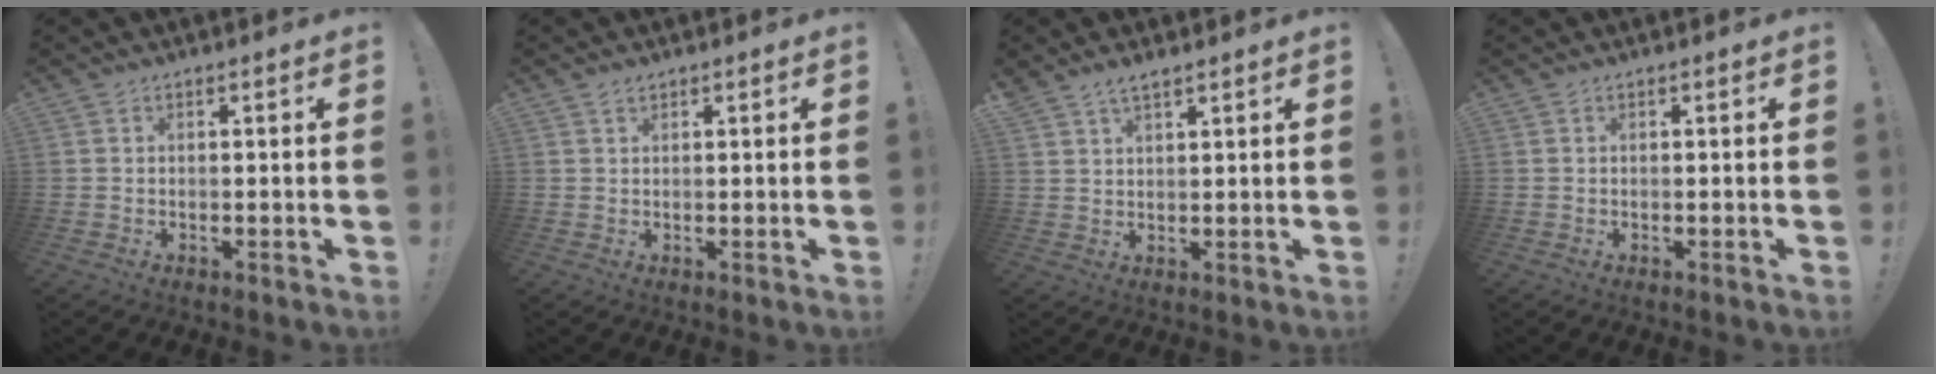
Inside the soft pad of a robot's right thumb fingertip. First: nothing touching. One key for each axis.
{"total": 1.1, "fx": 0.9, "fy": 0.5, "fz": 0.4, "tx": 0.000, "ty": -0.002, "tz": 0.016}
{"total": 3.4, "fx": 2.8, "fy": 1.0, "fz": 1.6, "tx": -0.029, "ty": -0.016, "tz": 0.051}
{"total": 0.0}